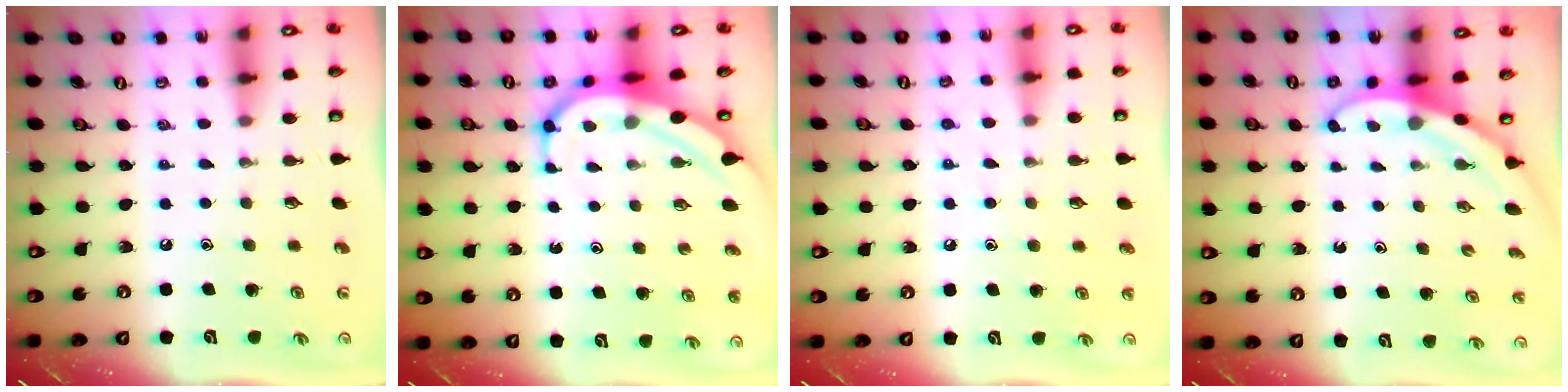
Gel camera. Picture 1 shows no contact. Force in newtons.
{"total": 8.1, "press": 8.1, "slide": 0.8}
{"total": 6.6, "press": 6.6, "slide": 0.7}
{"total": 3.4, "press": 3.4, "slide": 0.1}